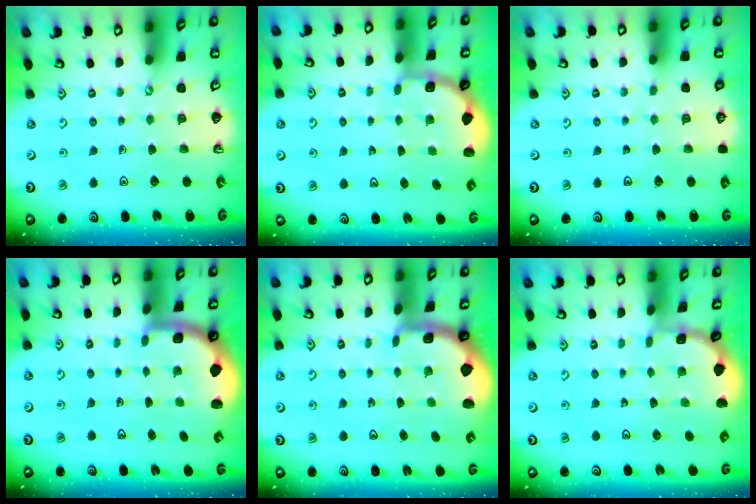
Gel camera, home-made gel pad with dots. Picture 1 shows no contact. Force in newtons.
{"total": 1.8, "press": 1.6, "slide": 0.7}
{"total": 0.0}
{"total": 1.7, "press": 1.7, "slide": 0.3}
{"total": 1.1, "press": 1.0, "slide": 0.4}
{"total": 1.1, "press": 1.1, "slide": 0.1}